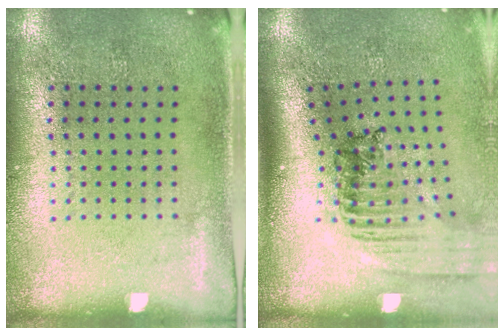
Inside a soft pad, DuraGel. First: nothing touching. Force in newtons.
{"total": 1.7, "press": 1.4, "slide": 1.0}